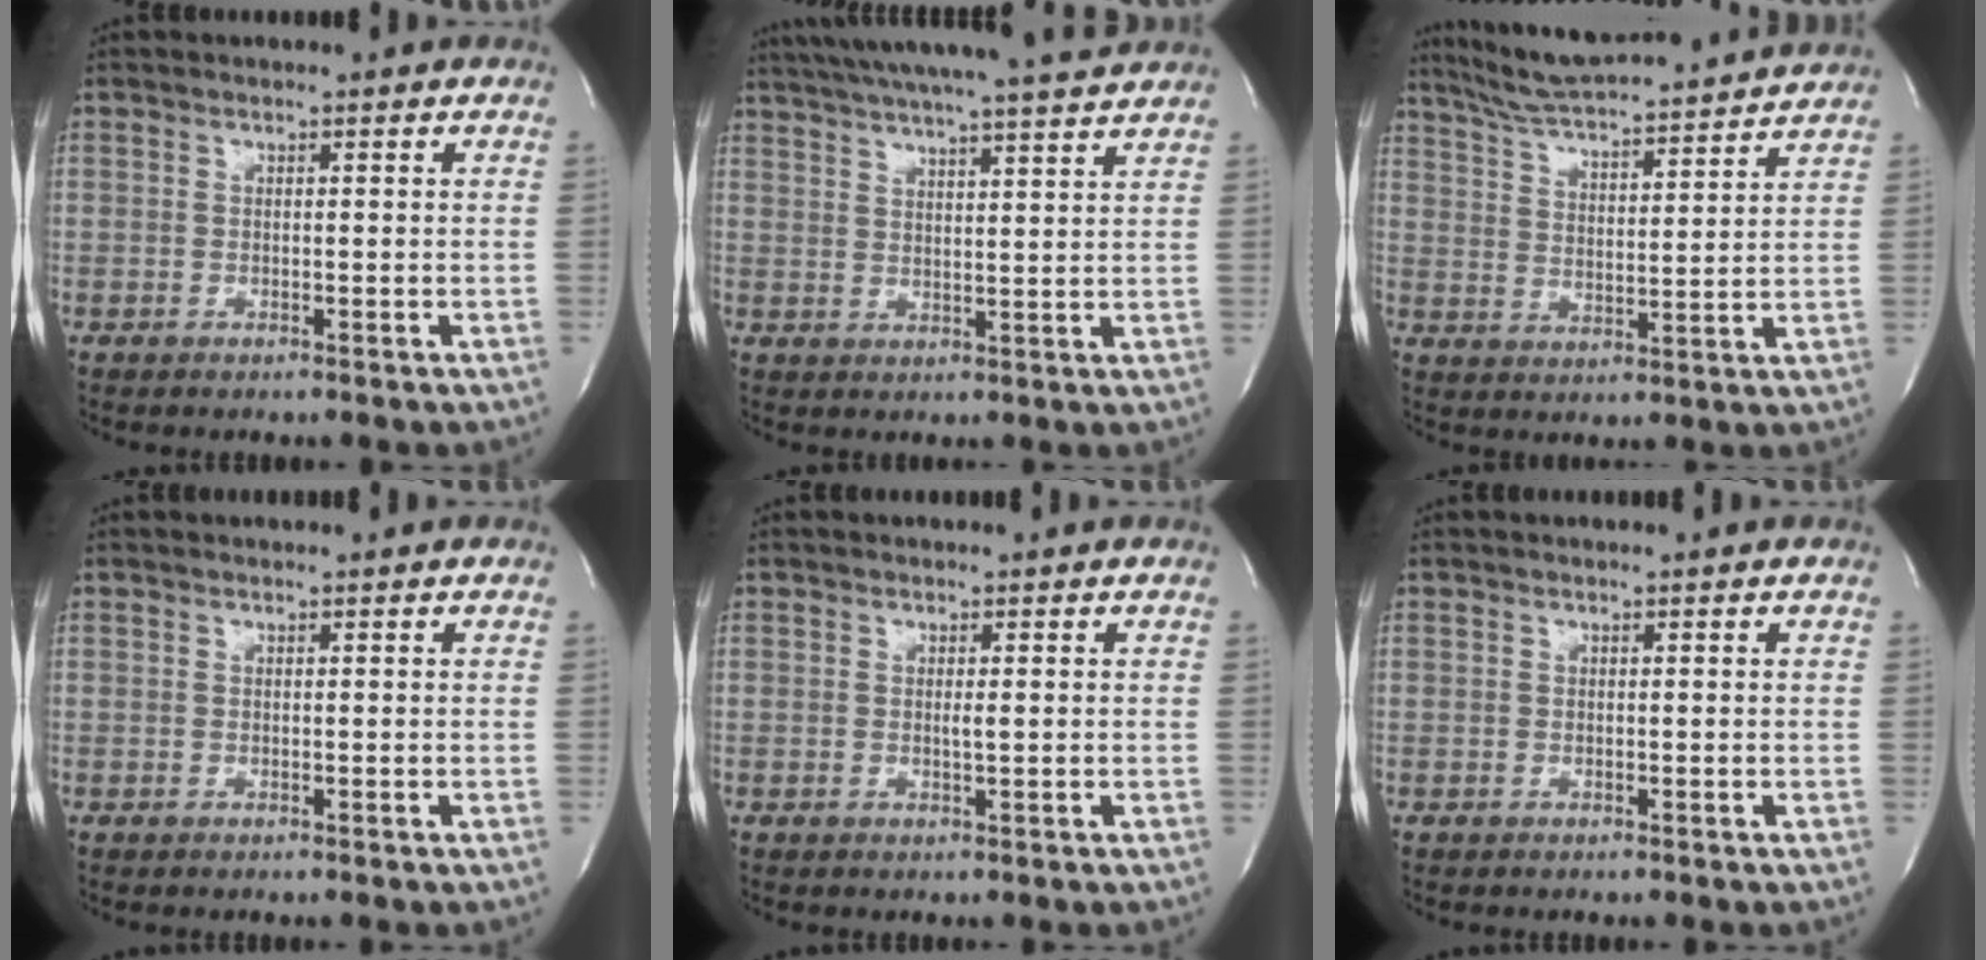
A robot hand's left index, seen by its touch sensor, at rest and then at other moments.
{"total": 17.9, "force": [15.9, -0.1, 8.0], "torque": [-0.139, 0.000, 0.221]}
{"total": 16.1, "force": [14.9, 0.6, 6.1], "torque": [-0.108, 0.010, 0.225]}
{"total": 0.8, "force": [-0.8, -0.1, -0.1], "torque": [0.002, 0.000, -0.011]}
{"total": 0.7, "force": [-0.1, 0.0, 0.7], "torque": [-0.023, -0.005, -0.002]}
{"total": 0.0}